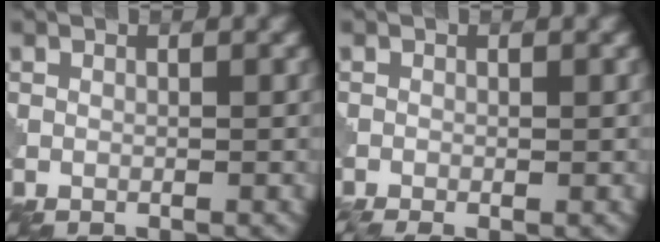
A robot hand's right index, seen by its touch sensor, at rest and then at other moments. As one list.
[{"total": 1.9, "force": [-1.2, 0.4, 1.3], "torque": [-0.026, -0.006, -0.026]}]